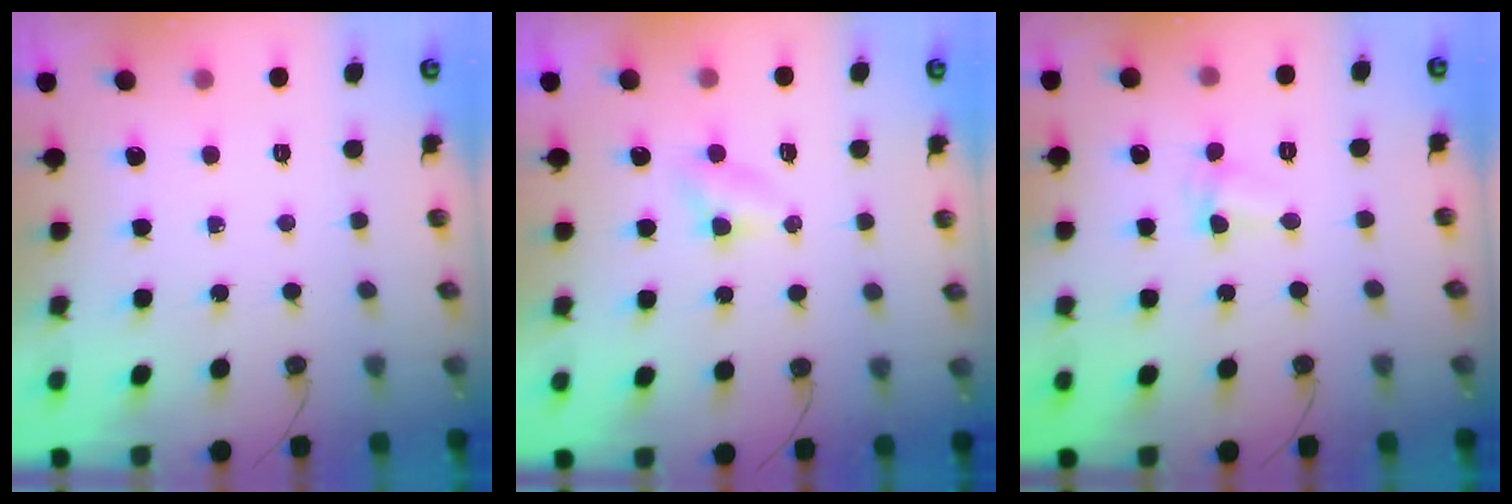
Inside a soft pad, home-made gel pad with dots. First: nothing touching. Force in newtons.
{"total": 2.7, "press": 2.7, "slide": 0.3}
{"total": 1.9, "press": 1.8, "slide": 0.5}